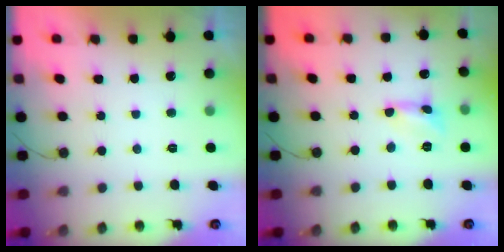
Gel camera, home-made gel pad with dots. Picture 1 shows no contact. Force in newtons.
{"total": 1.6, "press": 1.6, "slide": 0.1}